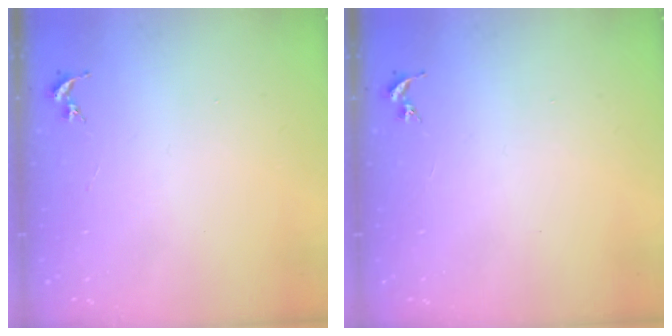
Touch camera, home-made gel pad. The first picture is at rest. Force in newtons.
{"total": 0.0}